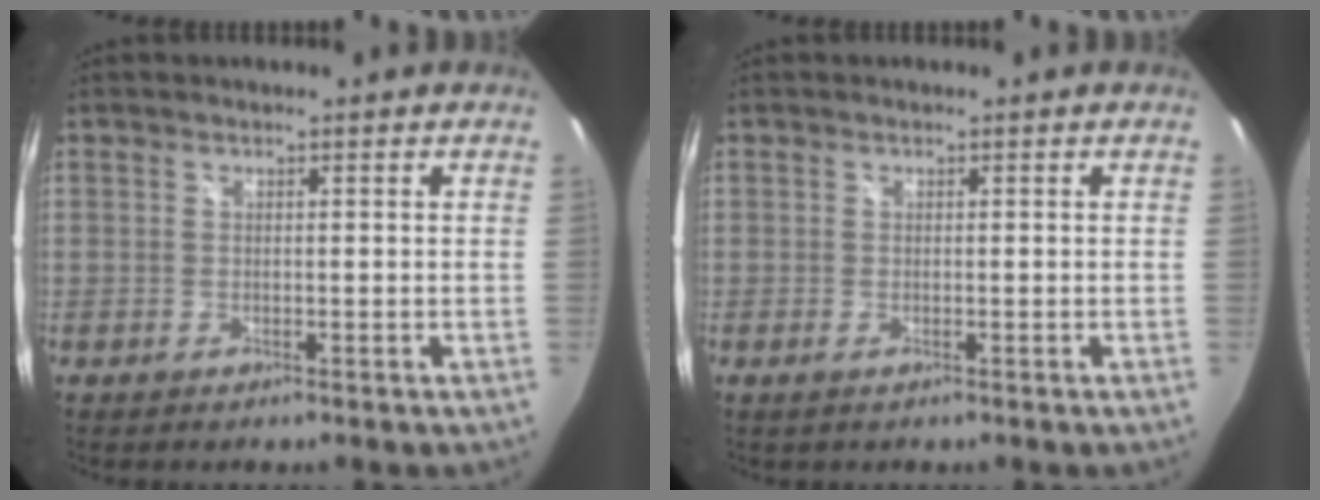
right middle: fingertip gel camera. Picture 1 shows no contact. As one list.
[{"total": 0.7, "force": [-0.4, 0.1, 0.6], "torque": [-0.013, -0.004, -0.008]}]